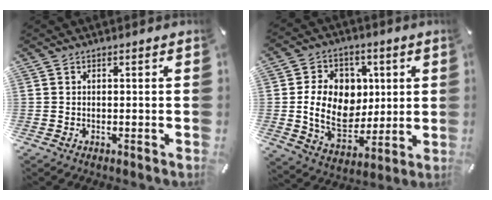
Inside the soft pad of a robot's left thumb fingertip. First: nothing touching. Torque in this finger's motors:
{"motor_torque": [0.98, 0.98, 0.42, 0.04, 0.18]}